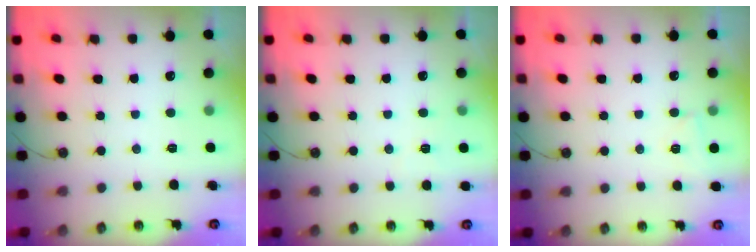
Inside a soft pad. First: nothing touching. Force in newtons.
{"total": 2.6, "press": 1.9, "slide": 1.8}
{"total": 3.9, "press": 3.2, "slide": 2.4}